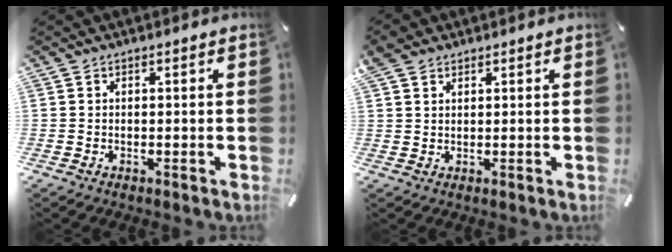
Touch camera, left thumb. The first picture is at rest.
{"total": 3.0, "force": [2.0, 2.1, 0.8], "torque": [-0.019, 0.003, 0.039]}